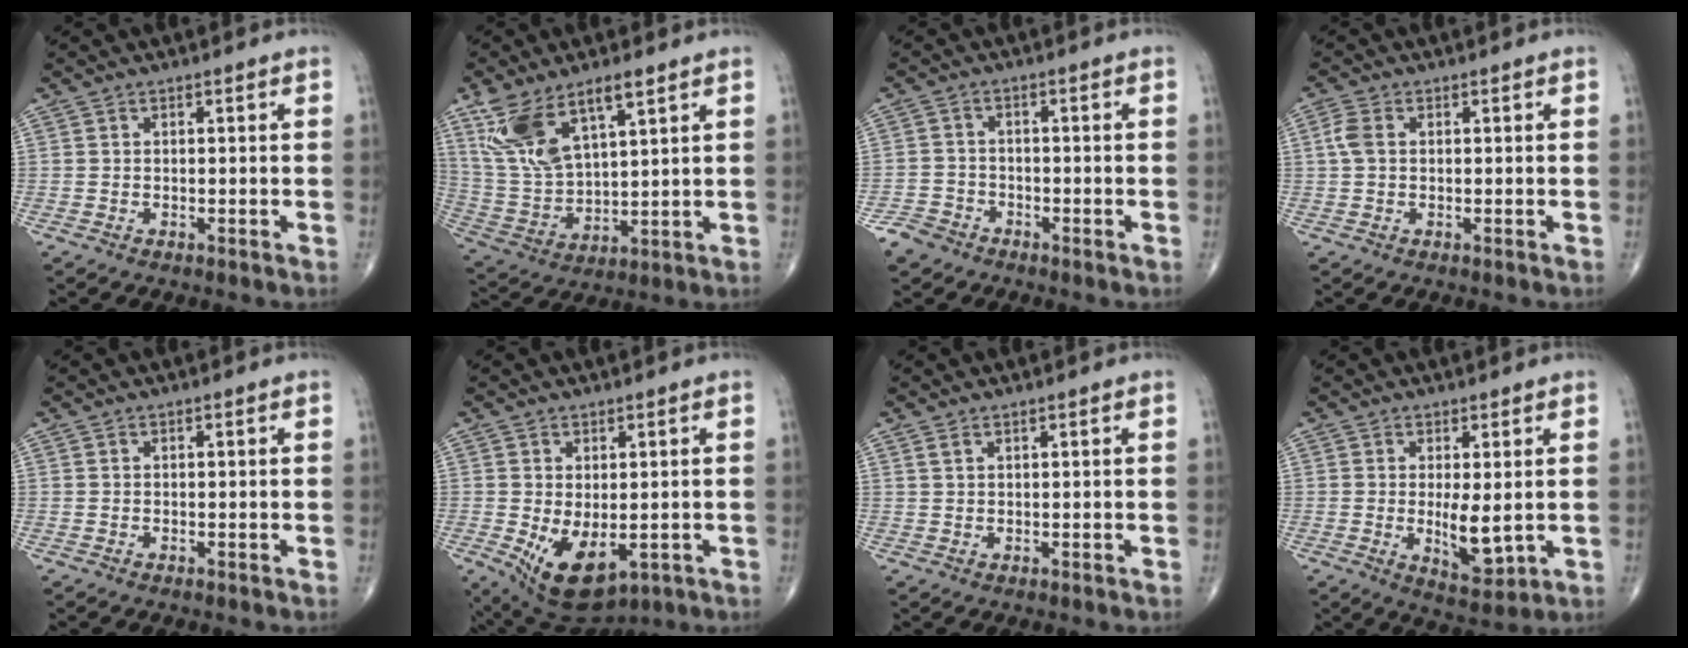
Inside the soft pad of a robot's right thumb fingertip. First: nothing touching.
{"total": 14.2, "force": [7.8, 5.8, 10.4], "torque": [-0.202, -0.023, 0.164]}
{"total": 4.3, "force": [-3.0, 2.9, 0.7], "torque": [-0.004, 0.011, -0.060]}
{"total": 2.9, "force": [0.4, 1.9, 2.2], "torque": [-0.060, 0.008, 0.006]}
{"total": 0.0}
{"total": 10.2, "force": [-2.2, 5.7, 8.2], "torque": [-0.125, -0.011, -0.012]}
{"total": 1.0, "force": [0.8, 0.2, 0.6], "torque": [-0.013, 0.003, 0.019]}
{"total": 6.6, "force": [0.0, 2.6, 6.1], "torque": [-0.088, -0.019, 0.011]}